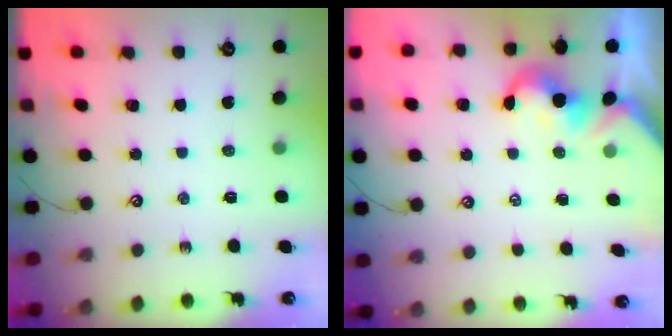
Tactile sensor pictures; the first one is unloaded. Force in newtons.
{"total": 0.0}